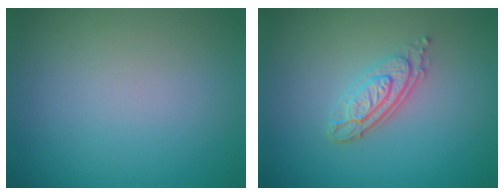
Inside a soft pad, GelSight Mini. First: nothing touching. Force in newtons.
{"total": 3.6, "press": 2.8, "slide": 2.2}